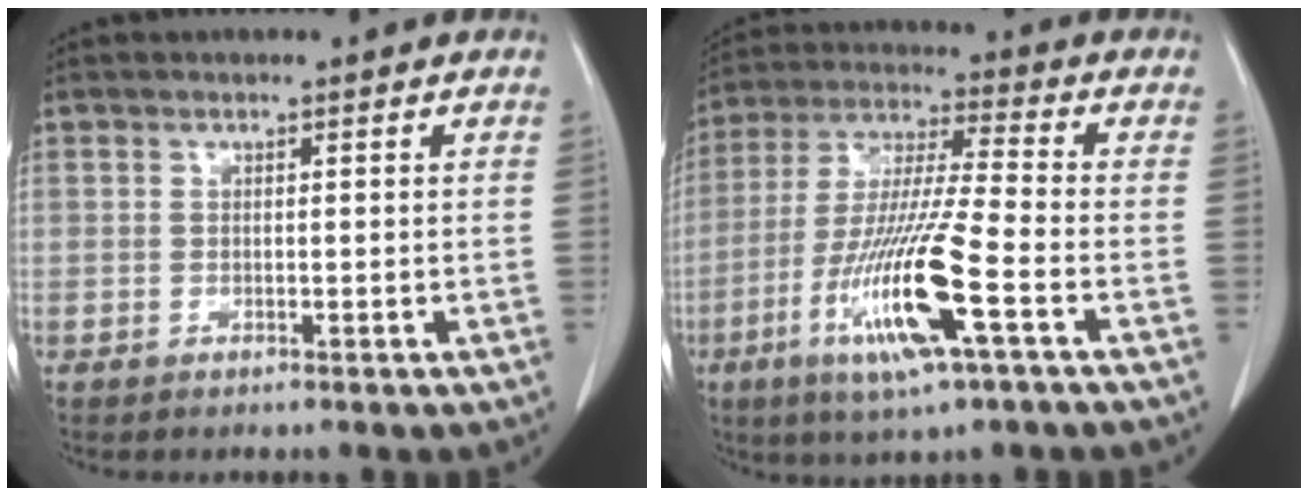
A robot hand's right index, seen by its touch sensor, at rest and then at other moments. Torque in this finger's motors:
{"motor_torque": [2.09, -0.05, 1.05, 0.21]}